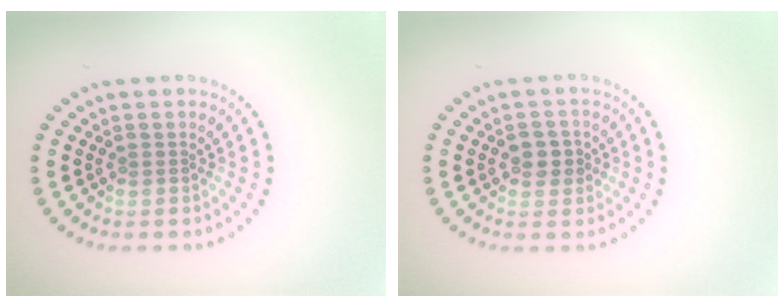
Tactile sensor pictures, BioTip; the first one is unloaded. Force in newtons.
{"total": 2.2, "press": 2.2, "slide": 0.4}